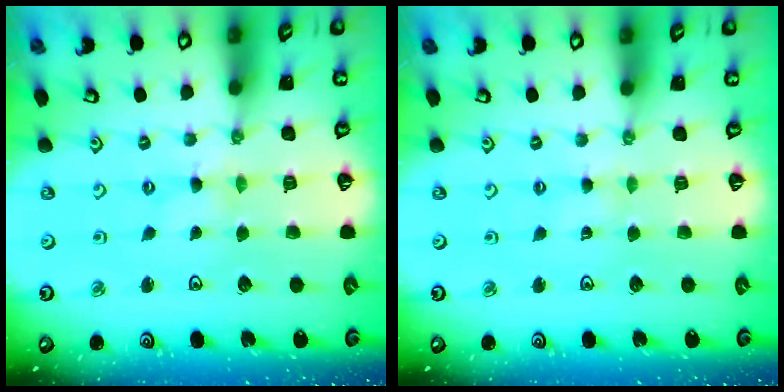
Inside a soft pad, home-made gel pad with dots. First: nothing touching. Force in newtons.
{"total": 1.5, "press": 1.5, "slide": 0.3}